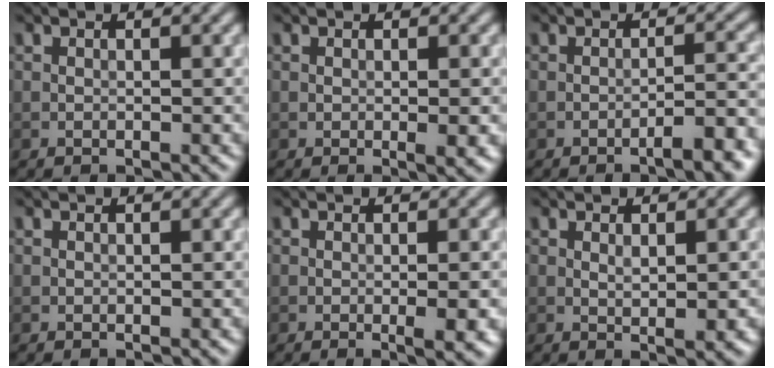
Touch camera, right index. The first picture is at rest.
{"total": 1.7, "force": [-0.2, 0.3, 1.7], "torque": [-0.021, -0.006, -0.002]}
{"total": 3.8, "force": [-2.2, 0.7, 3.0], "torque": [-0.035, 0.015, -0.040]}
{"total": 0.0}
{"total": 3.2, "force": [-0.6, 0.7, 3.1], "torque": [-0.041, -0.002, -0.009]}
{"total": 2.0, "force": [0.1, 0.5, 1.9], "torque": [-0.035, -0.002, 0.003]}